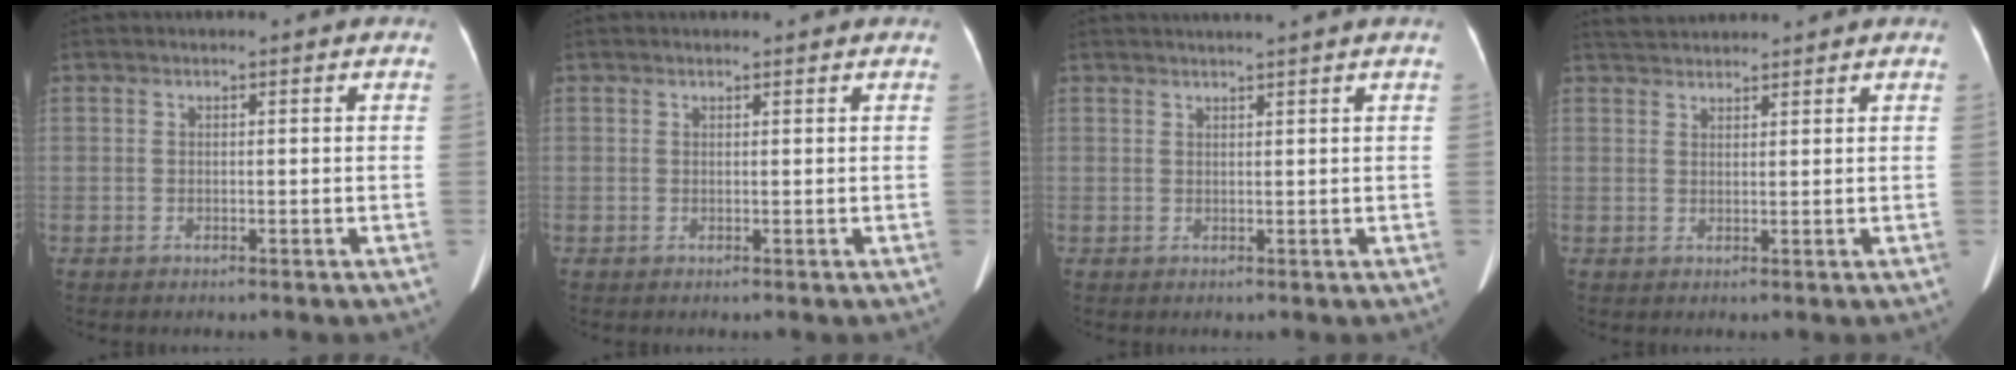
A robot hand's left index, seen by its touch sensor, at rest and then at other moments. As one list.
[{"total": 0.8, "force": [0.8, 0.3, 0.1], "torque": [-0.007, 0.012, 0.011]}, {"total": 3.0, "force": [2.6, -0.9, 1.2], "torque": [-0.011, 0.012, 0.041]}, {"total": 4.6, "force": [4.4, 0.6, 1.0], "torque": [-0.016, 0.037, 0.078]}]